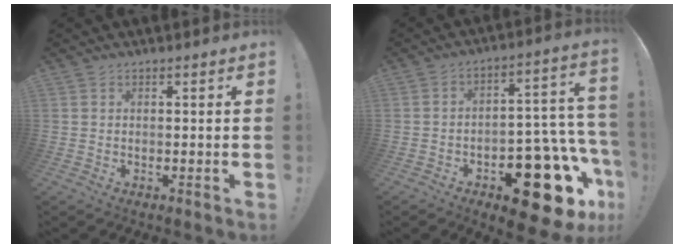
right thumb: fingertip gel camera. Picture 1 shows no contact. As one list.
[{"total": 21.7, "force": [-10.3, 10.7, 15.8], "torque": [-0.148, 0.060, -0.150]}]